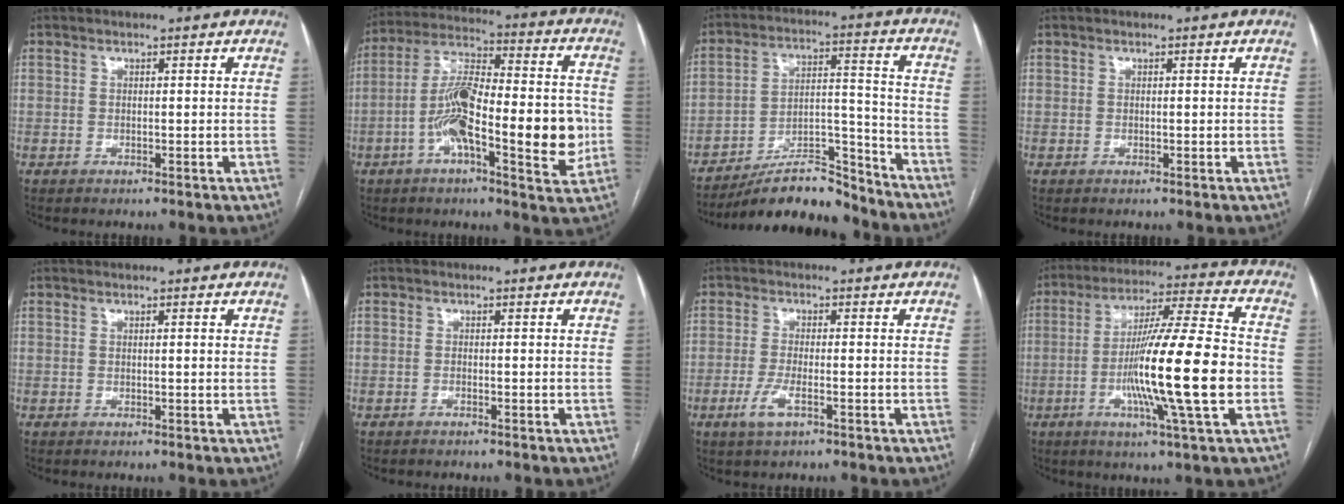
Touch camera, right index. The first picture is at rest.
{"total": 18.0, "force": [-3.8, 4.3, 17.1], "torque": [-0.289, 0.020, -0.064]}
{"total": 14.1, "force": [-12.8, 3.1, 5.0], "torque": [-0.072, 0.042, -0.214]}
{"total": 0.0}
{"total": 0.6, "force": [0.3, -0.1, 0.5], "torque": [-0.010, 0.002, 0.002]}
{"total": 0.0}
{"total": 3.8, "force": [-1.8, 1.0, 3.3], "torque": [-0.074, -0.005, -0.032]}
{"total": 17.7, "force": [-3.5, -0.4, 17.4], "torque": [-0.302, -0.009, -0.069]}